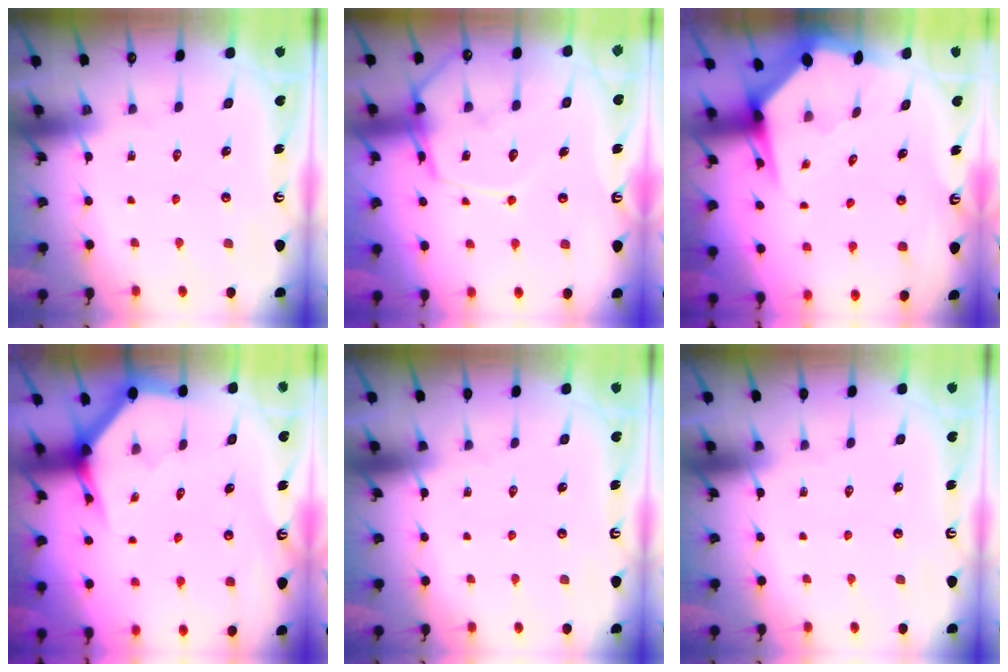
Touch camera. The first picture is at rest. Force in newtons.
{"total": 10.5, "press": 10.5, "slide": 1.1}
{"total": 4.4, "press": 4.3, "slide": 0.7}
{"total": 4.0, "press": 4.0, "slide": 0.2}
{"total": 0.0}
{"total": 0.0}